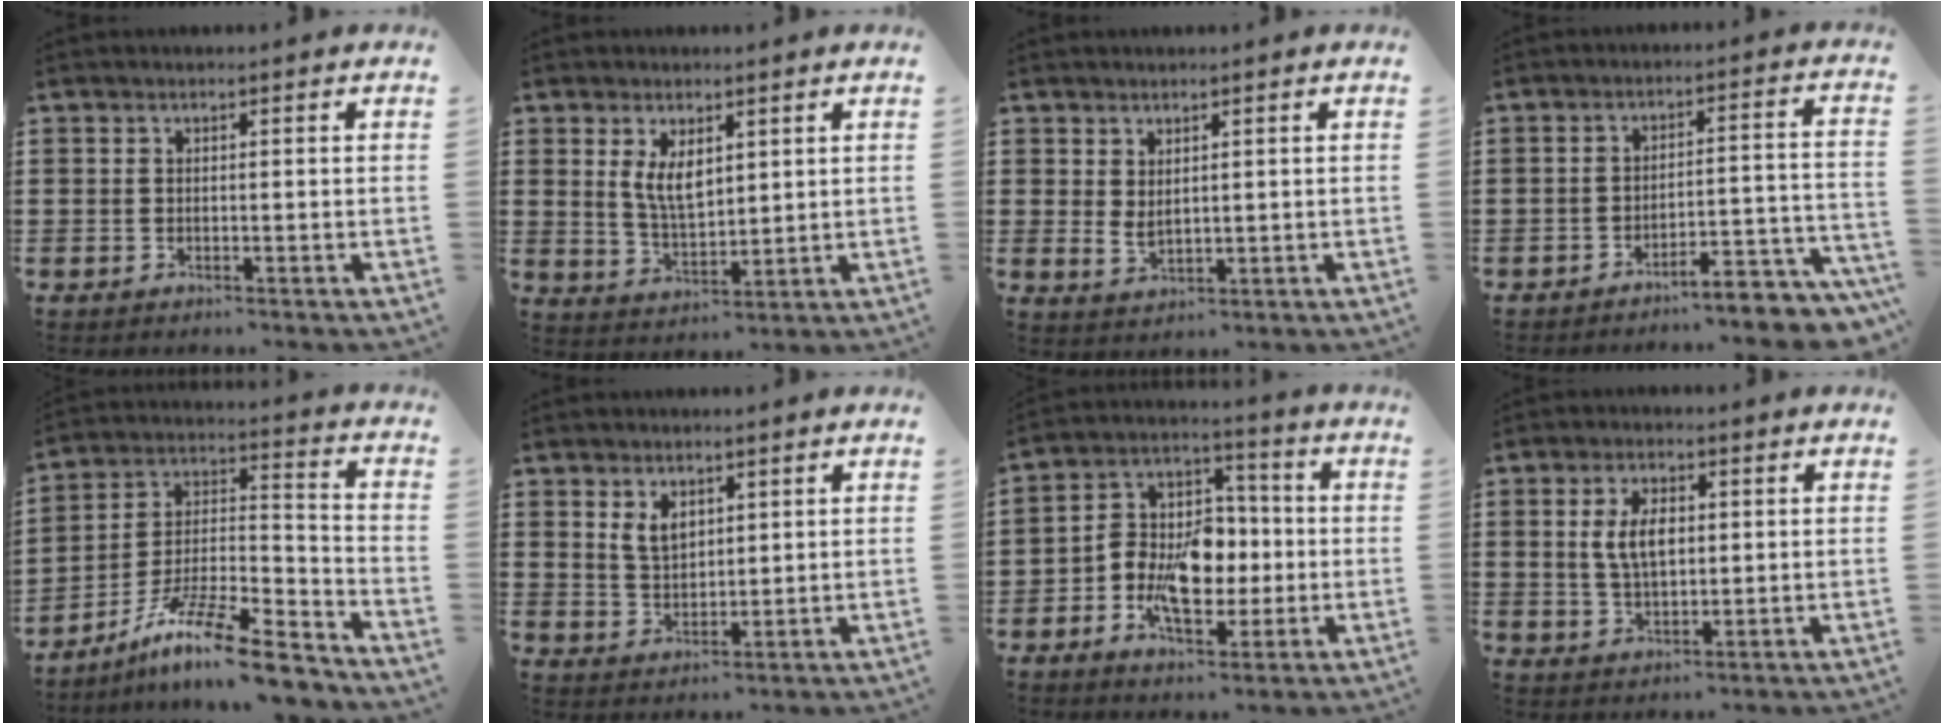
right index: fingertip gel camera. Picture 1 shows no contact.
{"total": 5.2, "force": [2.0, 2.6, 4.0], "torque": [-0.076, -0.001, 0.035]}
{"total": 2.1, "force": [1.2, 1.0, 1.4], "torque": [-0.029, 0.001, 0.024]}
{"total": 5.1, "force": [-4.7, 0.2, 1.9], "torque": [-0.032, -0.008, -0.094]}
{"total": 12.4, "force": [-9.8, 1.9, 7.4], "torque": [-0.133, 0.018, -0.187]}
{"total": 4.0, "force": [2.0, 2.5, 2.4], "torque": [-0.048, 0.004, 0.035]}
{"total": 10.1, "force": [-2.2, 6.9, 7.1], "torque": [-0.157, 0.010, -0.042]}
{"total": 5.6, "force": [0.8, 2.9, 4.8], "torque": [-0.098, 0.004, 0.009]}